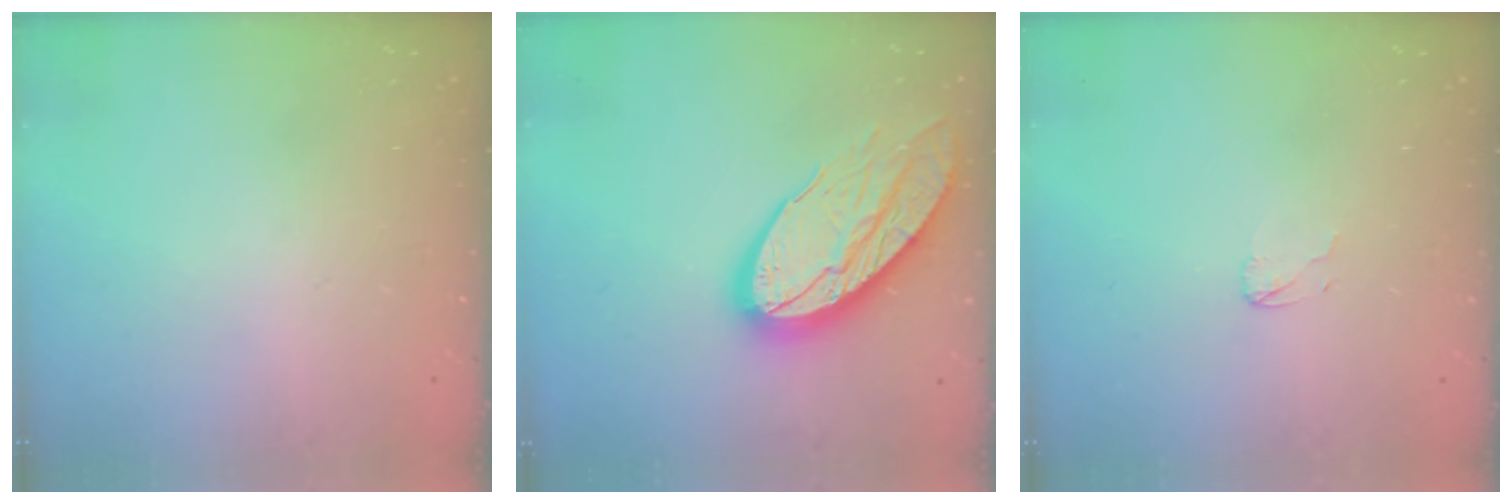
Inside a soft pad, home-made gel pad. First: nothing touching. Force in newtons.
{"total": 18.8, "press": 18.8, "slide": 1.2}
{"total": 2.4, "press": 2.4, "slide": 0.2}